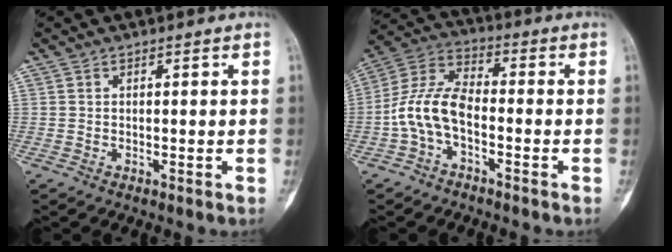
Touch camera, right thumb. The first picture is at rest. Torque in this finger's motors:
{"motor_torque": [0.77, 1.48, 0.75, -0.84, 0.12]}